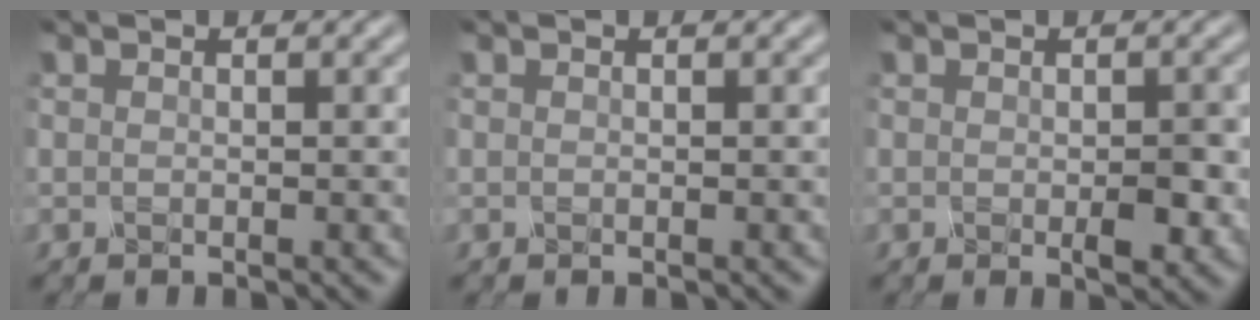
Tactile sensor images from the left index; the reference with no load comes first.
{"total": 0.0}
{"total": 2.6, "force": [-0.6, 1.0, 2.3], "torque": [-0.038, -0.005, -0.004]}